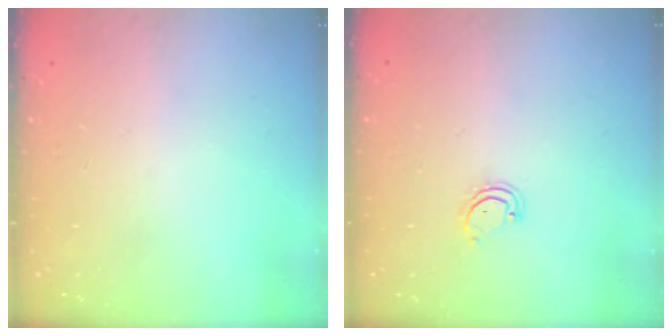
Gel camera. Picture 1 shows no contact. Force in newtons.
{"total": 2.9, "press": 2.9, "slide": 0.3}